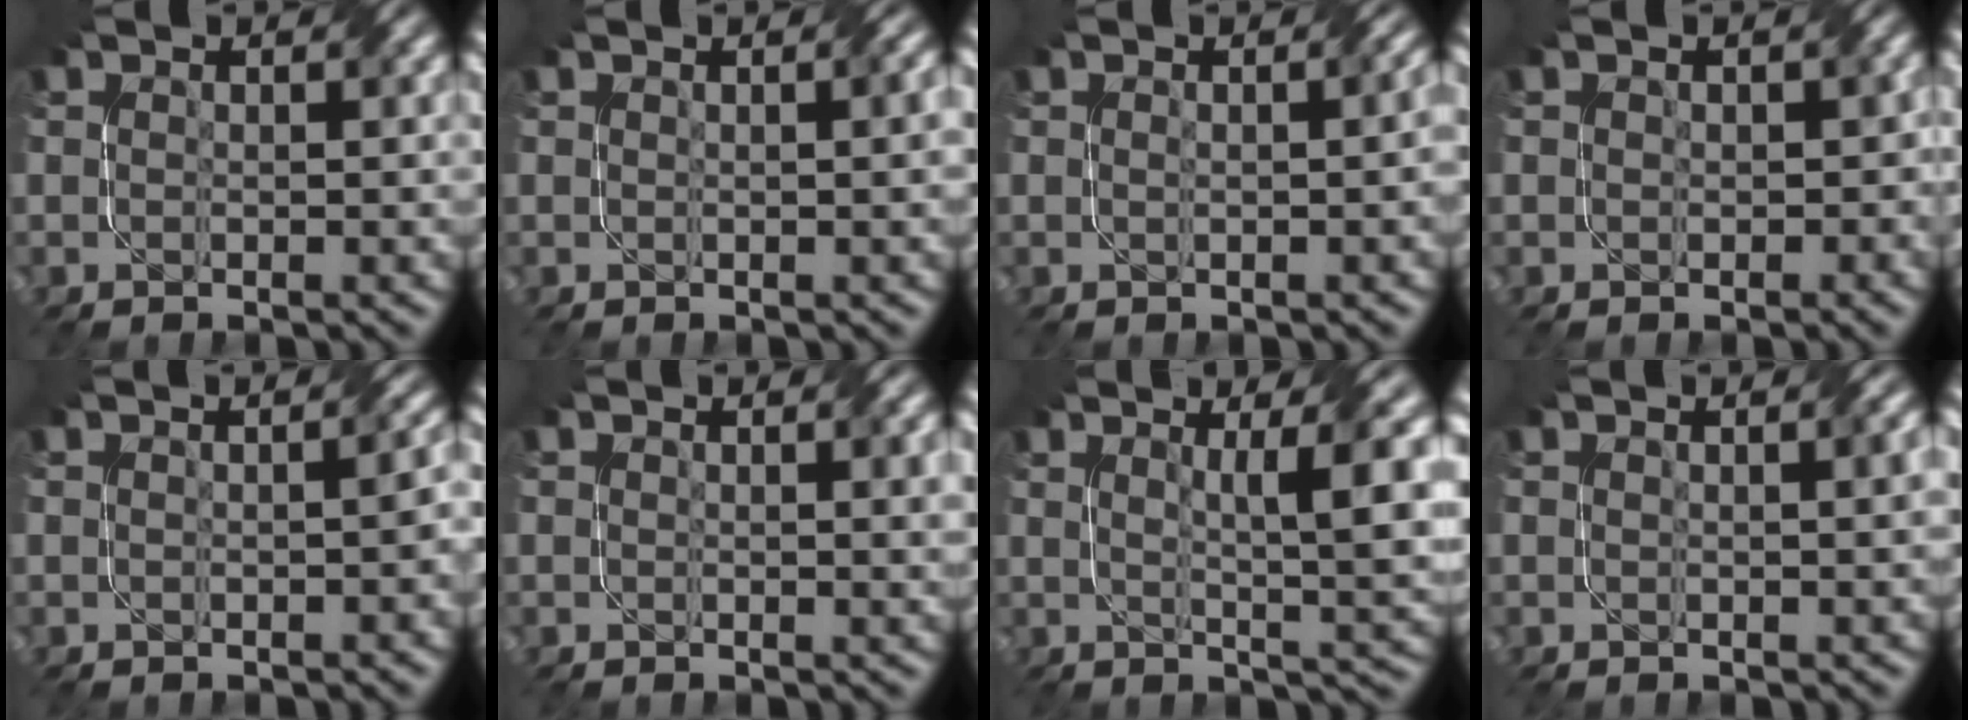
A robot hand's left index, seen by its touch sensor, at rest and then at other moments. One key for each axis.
{"total": 2.3, "fx": 0.4, "fy": 0.7, "fz": 2.1, "tx": -0.017, "ty": 0.007, "tz": 0.005}
{"total": 2.8, "fx": 0.2, "fy": 1.3, "fz": 2.5, "tx": -0.019, "ty": 0.014, "tz": 0.003}
{"total": 1.5, "fx": 0.1, "fy": 1.2, "fz": 0.8, "tx": -0.009, "ty": -0.003, "tz": 0.002}
{"total": 2.2, "fx": -0.2, "fy": 0.7, "fz": 2.1, "tx": -0.019, "ty": 0.008, "tz": -0.001}
{"total": 2.4, "fx": 0.8, "fy": 0.6, "fz": 2.1, "tx": -0.021, "ty": 0.004, "tz": 0.011}
{"total": 6.5, "fx": 1.9, "fy": 1.2, "fz": 6.1, "tx": -0.077, "ty": -0.002, "tz": 0.032}
{"total": 2.7, "fx": 0.6, "fy": 0.9, "fz": 2.5, "tx": -0.018, "ty": 0.007, "tz": 0.006}